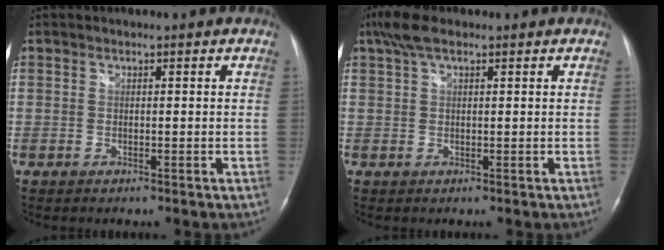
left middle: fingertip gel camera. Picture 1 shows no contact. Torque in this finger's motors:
{"motor_torque": [0.68, -0.14, -0.02, 0.08]}